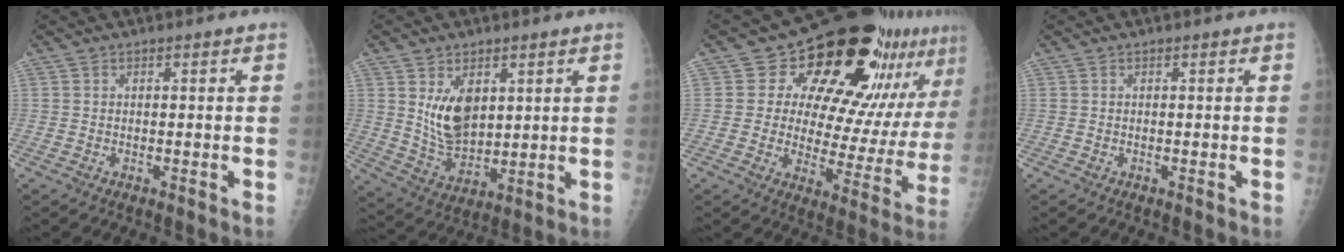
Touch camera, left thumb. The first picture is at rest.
{"total": 9.6, "force": [3.2, 6.0, 6.7], "torque": [-0.092, -0.030, 0.076]}
{"total": 23.6, "force": [14.6, 11.4, 14.7], "torque": [-0.165, -0.067, 0.193]}
{"total": 0.0}